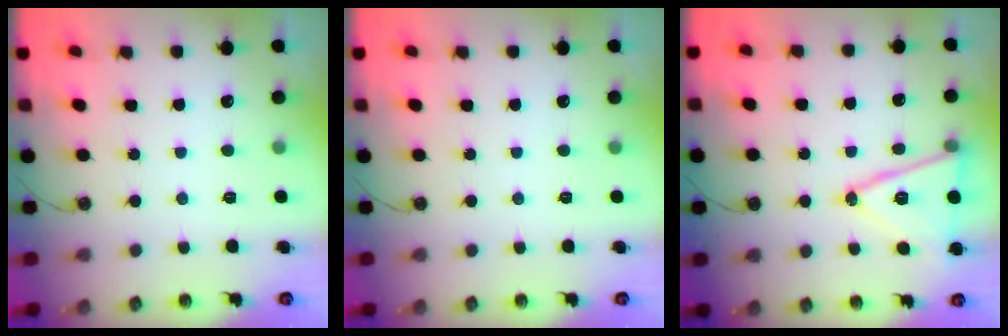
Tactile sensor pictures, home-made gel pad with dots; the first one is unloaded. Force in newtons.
{"total": 0.0}
{"total": 15.5, "press": 15.1, "slide": 3.7}